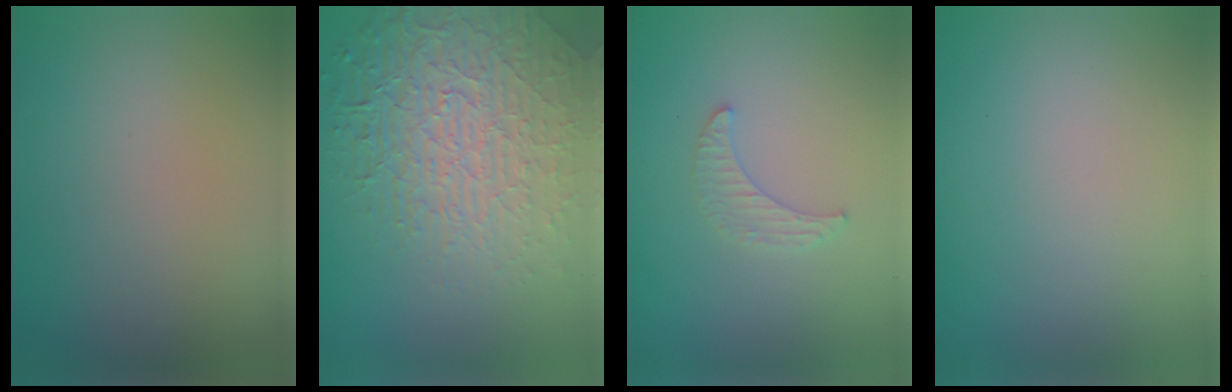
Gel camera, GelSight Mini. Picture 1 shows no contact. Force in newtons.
{"total": 7.8, "press": 5.5, "slide": 5.6}
{"total": 1.6, "press": 1.5, "slide": 0.4}
{"total": 0.0}